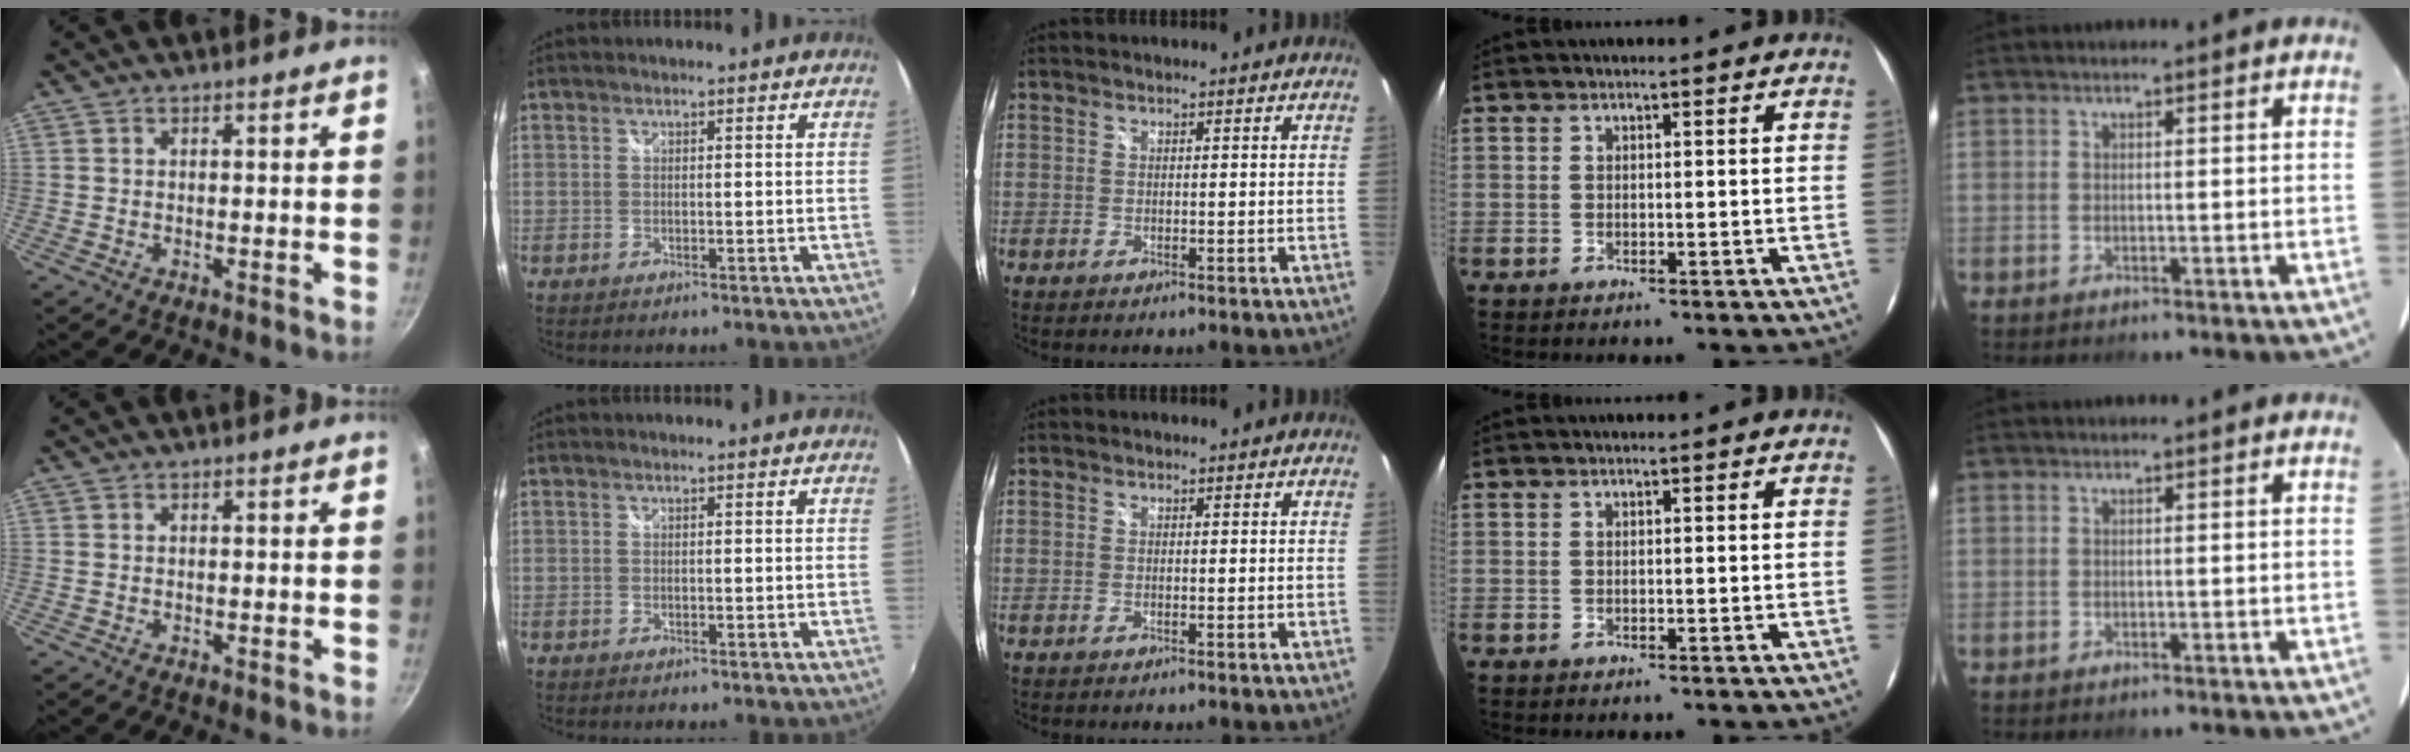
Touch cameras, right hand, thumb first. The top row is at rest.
{}